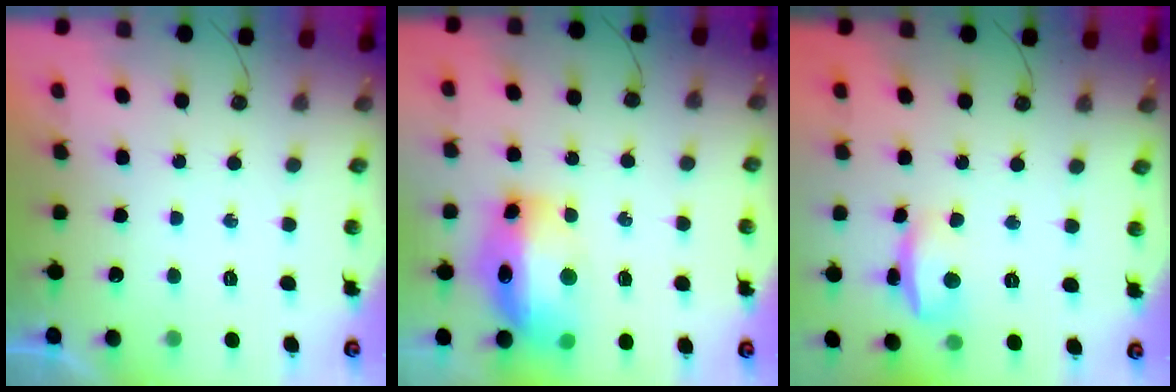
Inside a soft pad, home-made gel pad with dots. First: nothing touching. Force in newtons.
{"total": 16.4, "press": 16.3, "slide": 1.3}
{"total": 13.9, "press": 7.3, "slide": 11.9}